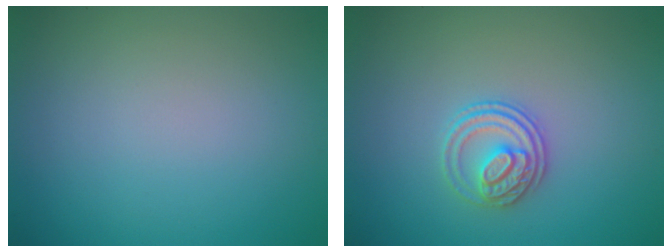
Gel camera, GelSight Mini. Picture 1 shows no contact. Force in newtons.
{"total": 2.8, "press": 2.7, "slide": 1.0}